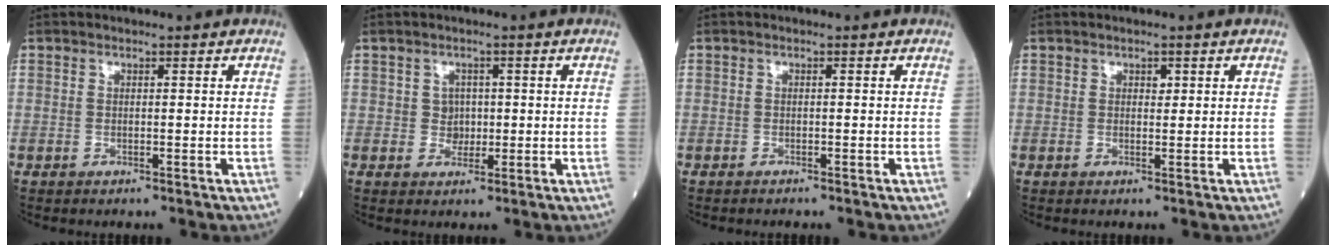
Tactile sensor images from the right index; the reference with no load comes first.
{"total": 2.1, "force": [0.2, 2.0, 0.6], "torque": [-0.005, 0.005, 0.005]}
{"total": 0.8, "force": [-0.7, 0.1, 0.3], "torque": [-0.008, -0.001, -0.010]}
{"total": 0.9, "force": [0.4, 0.6, 0.6], "torque": [-0.006, -0.001, 0.006]}